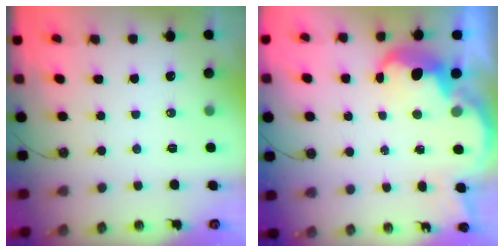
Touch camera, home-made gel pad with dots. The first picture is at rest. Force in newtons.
{"total": 6.9, "press": 6.9, "slide": 0.6}